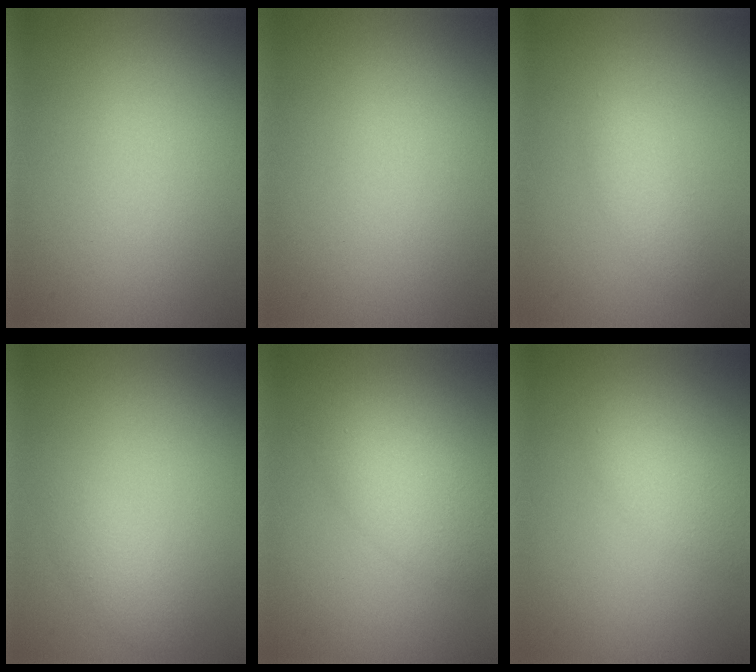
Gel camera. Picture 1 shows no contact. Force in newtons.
{"total": 0.0}
{"total": 1.7, "press": 1.7, "slide": 0.0}
{"total": 1.6, "press": 1.6, "slide": 0.0}
{"total": 4.4, "press": 4.4, "slide": 0.2}
{"total": 2.8, "press": 2.8, "slide": 0.0}